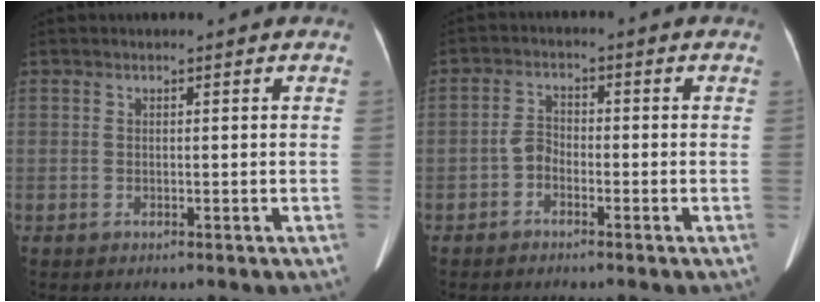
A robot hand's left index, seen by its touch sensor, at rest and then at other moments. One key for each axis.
{"total": 2.5, "fx": -1.5, "fy": 1.5, "fz": 1.3, "tx": -0.025, "ty": 0.004, "tz": -0.030}